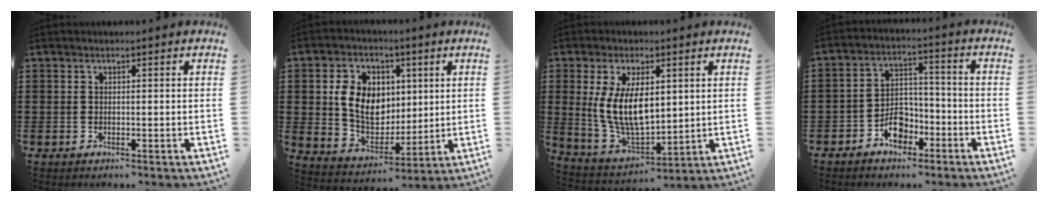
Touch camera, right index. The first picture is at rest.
{"total": 9.1, "force": [1.7, 7.3, 5.1], "torque": [-0.116, 0.015, 0.030]}
{"total": 10.4, "force": [1.8, 5.4, 8.7], "torque": [-0.196, 0.001, 0.031]}
{"total": 5.7, "force": [-3.3, 3.6, 2.9], "torque": [-0.058, 0.011, -0.060]}